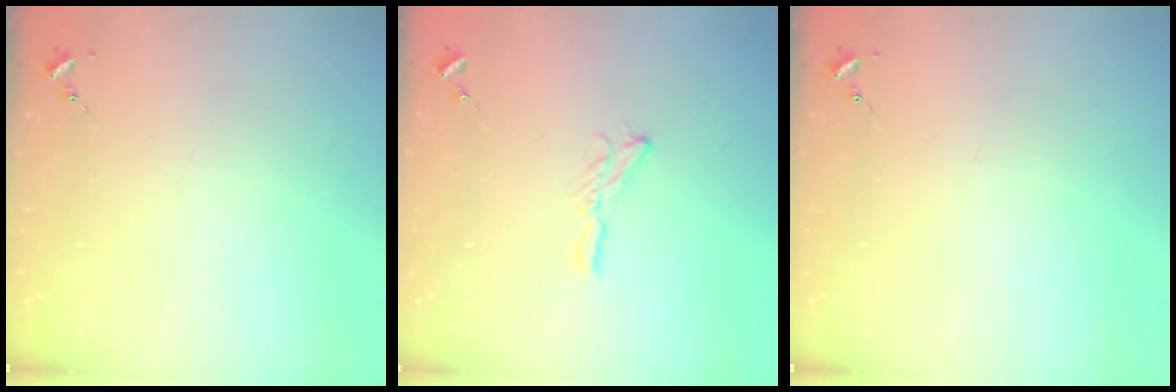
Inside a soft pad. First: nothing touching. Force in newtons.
{"total": 6.5, "press": 6.5, "slide": 0.3}
{"total": 0.0}